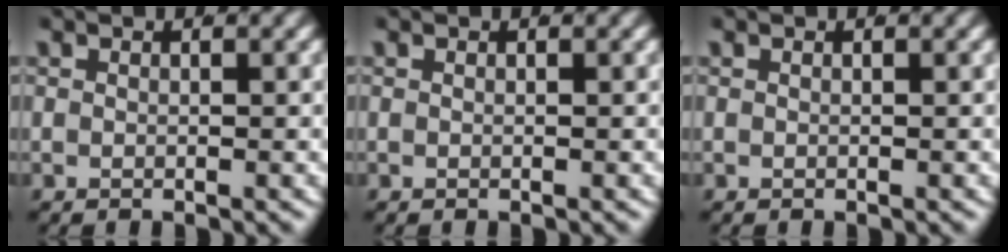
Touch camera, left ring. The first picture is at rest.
{"total": 0.0}
{"total": 0.0}